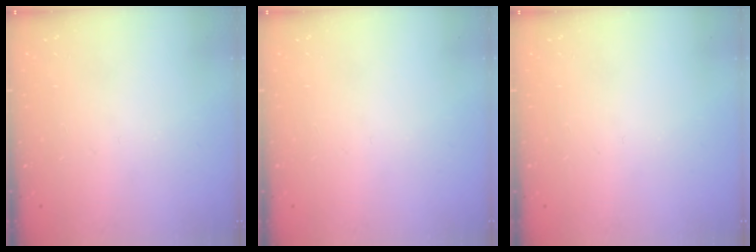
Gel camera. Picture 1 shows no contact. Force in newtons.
{"total": 0.0}
{"total": 0.0}